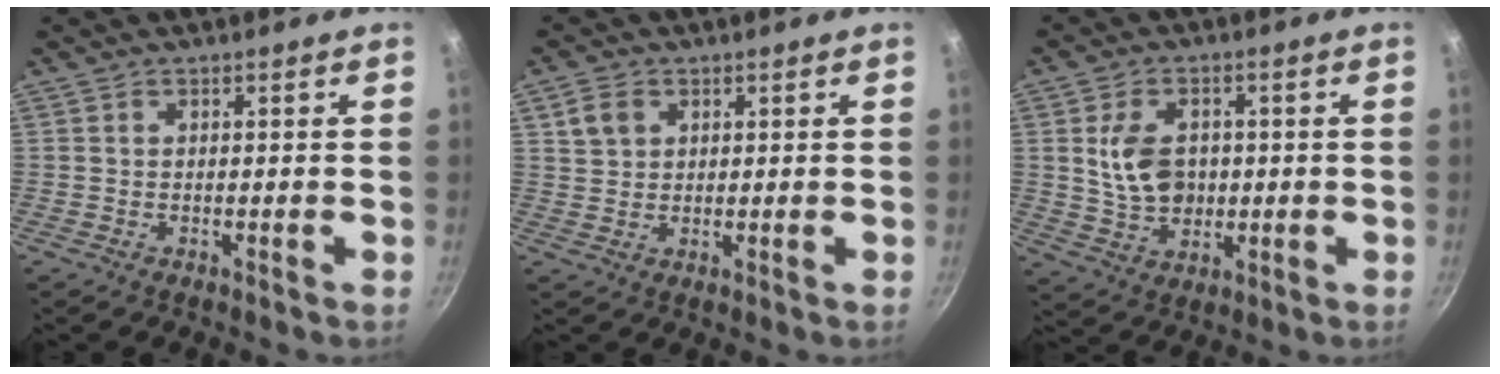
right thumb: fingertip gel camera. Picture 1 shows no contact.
{"total": 4.0, "force": [1.6, 3.2, 1.8], "torque": [-0.019, 0.003, 0.031]}
{"total": 7.4, "force": [0.9, 5.3, 5.0], "torque": [-0.075, -0.006, 0.021]}